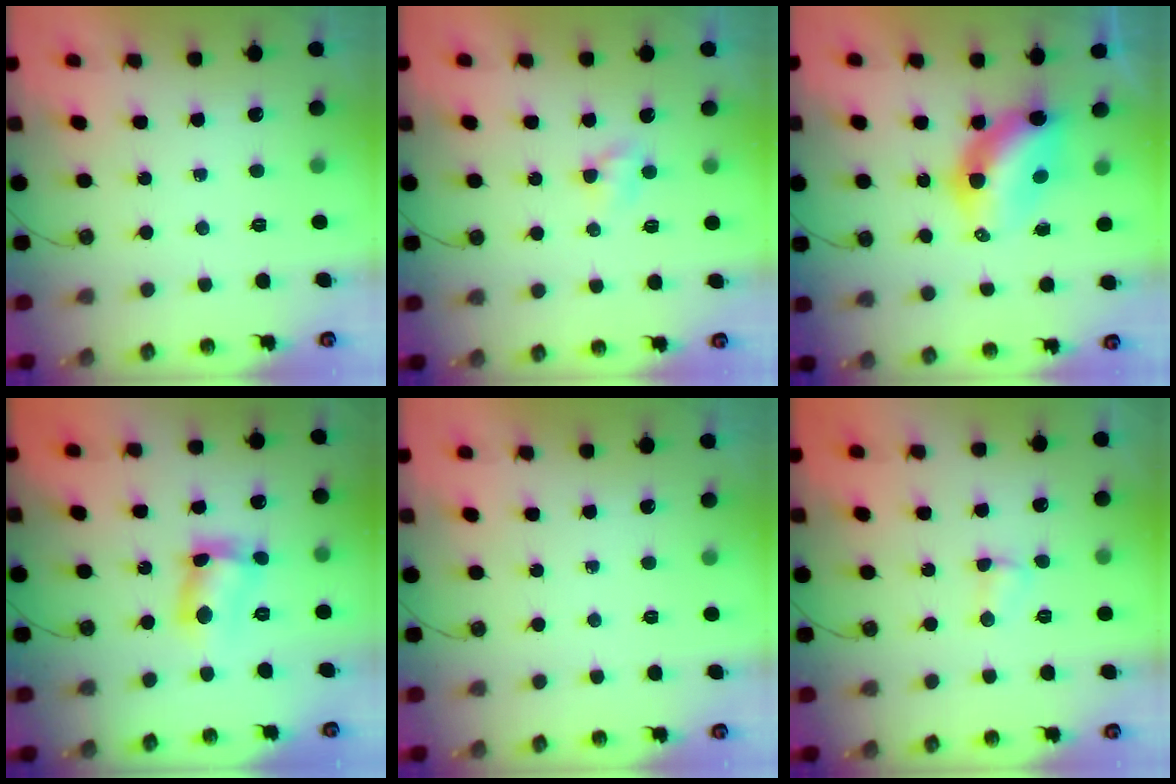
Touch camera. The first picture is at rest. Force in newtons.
{"total": 2.4, "press": 2.4, "slide": 0.3}
{"total": 6.9, "press": 6.9, "slide": 0.6}
{"total": 9.6, "press": 9.6, "slide": 0.3}
{"total": 0.0}
{"total": 2.8, "press": 2.8, "slide": 0.4}